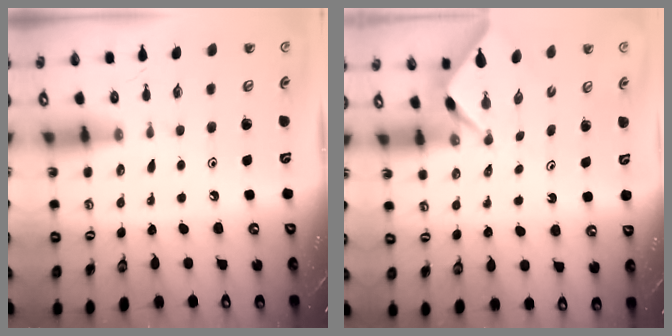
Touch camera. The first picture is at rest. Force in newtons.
{"total": 2.2, "press": 2.2, "slide": 0.2}